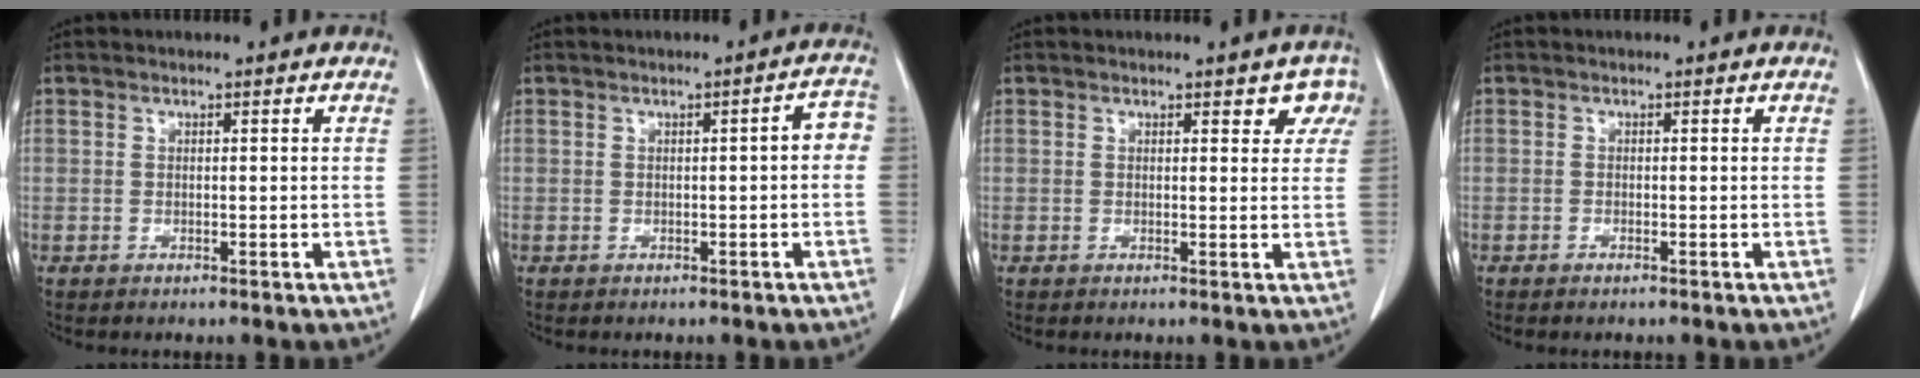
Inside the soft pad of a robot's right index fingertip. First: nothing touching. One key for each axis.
{"total": 3.0, "fx": -0.2, "fy": 0.7, "fz": 2.9, "tx": -0.031, "ty": 0.012, "tz": -0.006}
{"total": 3.4, "fx": 2.1, "fy": 1.8, "fz": 2.0, "tx": -0.003, "ty": 0.005, "tz": 0.014}
{"total": 0.6, "fx": -0.5, "fy": 0.1, "fz": 0.4, "tx": -0.009, "ty": -0.001, "tz": -0.004}